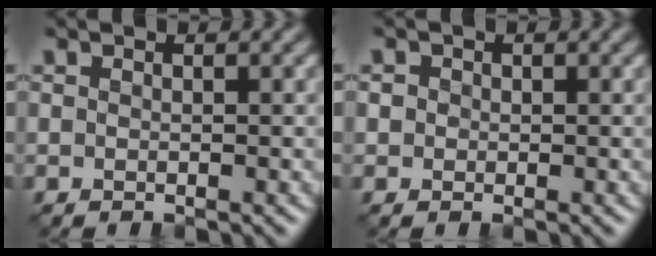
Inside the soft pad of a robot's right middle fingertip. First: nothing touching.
{"total": 0.9, "force": [0.1, 0.9, 0.2], "torque": [-0.002, -0.001, -0.002]}